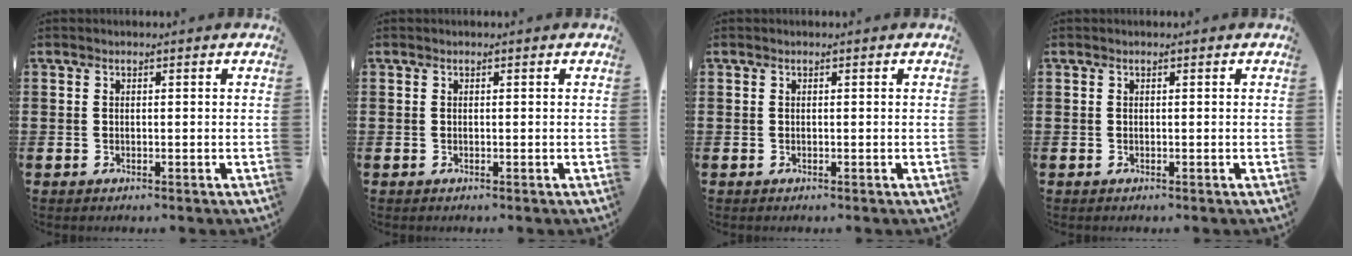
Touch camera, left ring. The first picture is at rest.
{"total": 0.0}
{"total": 0.0}
{"total": 0.0}